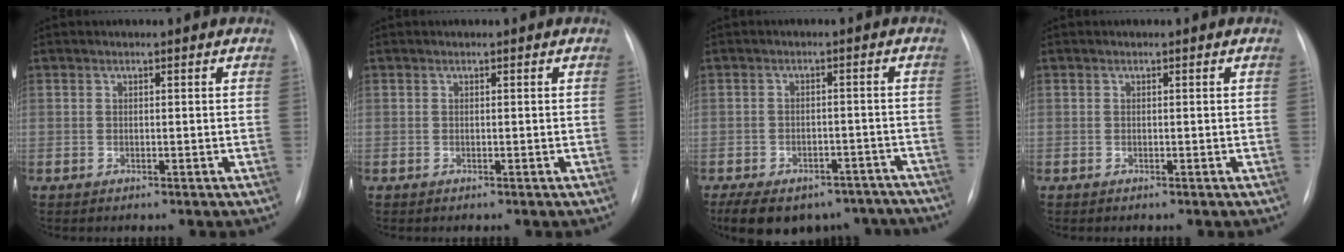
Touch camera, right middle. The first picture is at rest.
{"total": 0.0}
{"total": 17.0, "force": [-13.4, 8.3, 6.3], "torque": [-0.130, 0.008, -0.160]}
{"total": 0.0}